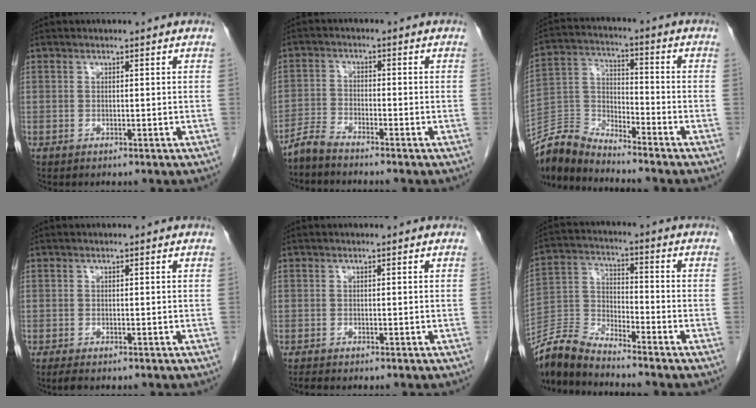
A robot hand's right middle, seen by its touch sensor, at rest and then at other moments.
{"total": 3.0, "force": [-3.0, 0.0, 0.6], "torque": [-0.016, -0.013, -0.065]}
{"total": 8.2, "force": [-8.2, 0.5, 0.6], "torque": [-0.025, 0.012, -0.165]}
{"total": 1.0, "force": [-0.8, 0.2, 0.6], "torque": [-0.016, -0.004, -0.014]}
{"total": 0.5, "force": [-0.5, -0.1, 0.1], "torque": [-0.008, -0.003, -0.012]}
{"total": 8.1, "force": [-7.9, 0.4, 1.5], "torque": [-0.043, -0.002, -0.162]}